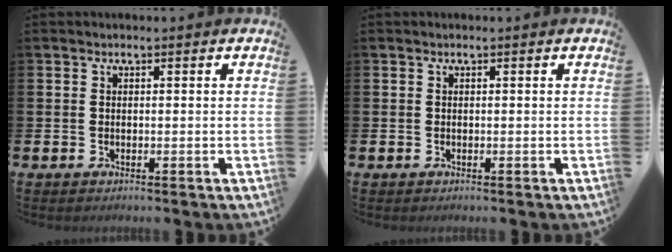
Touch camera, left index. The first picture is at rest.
{"total": 0.0}